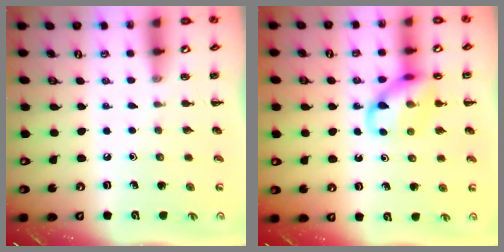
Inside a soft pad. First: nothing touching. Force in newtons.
{"total": 12.1, "press": 11.9, "slide": 1.7}